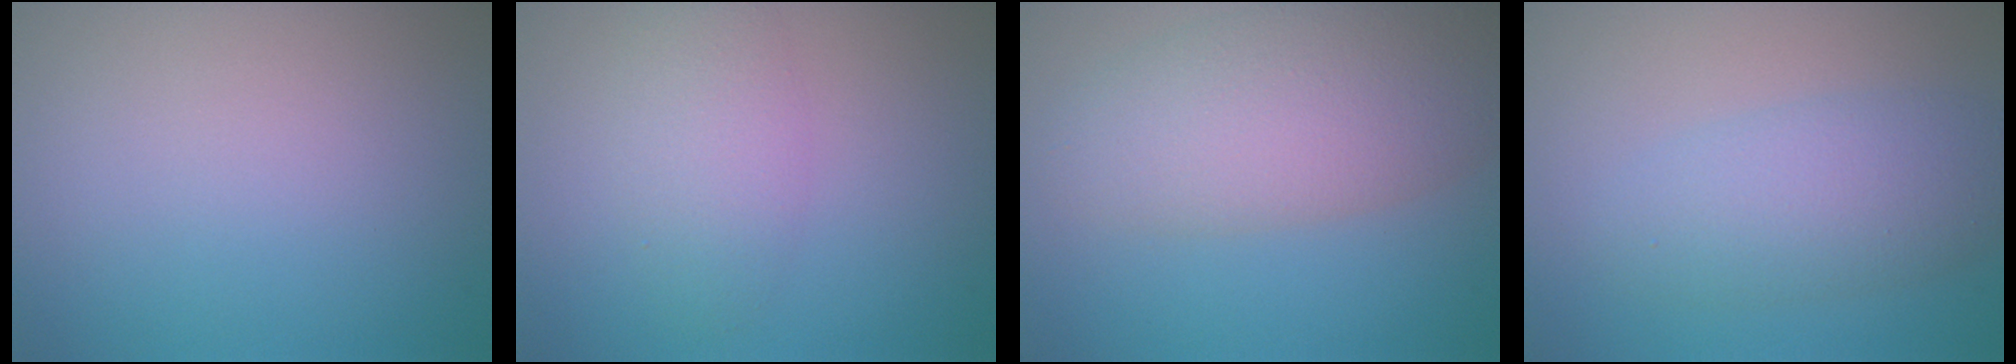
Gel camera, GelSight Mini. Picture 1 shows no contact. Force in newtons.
{"total": 3.3, "press": 3.3, "slide": 0.2}
{"total": 6.9, "press": 6.9, "slide": 0.5}
{"total": 4.4, "press": 4.4, "slide": 0.0}